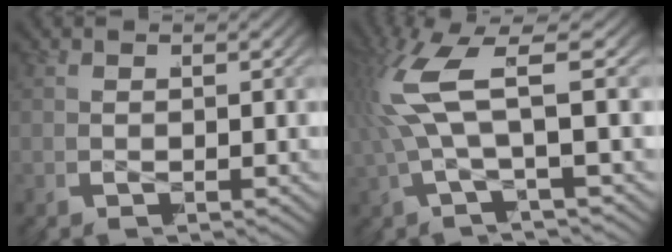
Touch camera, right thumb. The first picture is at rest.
{"total": 7.5, "force": [1.4, 2.8, 6.8], "torque": [-0.139, 0.017, 0.013]}